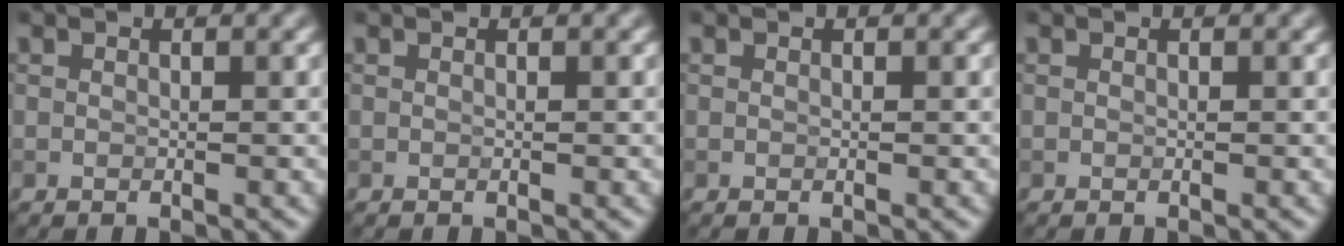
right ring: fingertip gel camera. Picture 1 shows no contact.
{"total": 0.0}
{"total": 0.0}
{"total": 0.0}